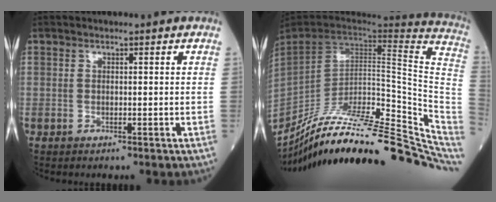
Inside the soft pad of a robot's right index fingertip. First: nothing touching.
{"total": 35.4, "force": [-28.4, 6.8, 20.1], "torque": [-0.234, -0.035, -0.405]}